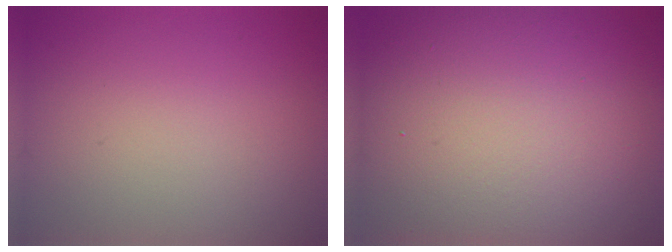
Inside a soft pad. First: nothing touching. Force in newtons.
{"total": 16.9, "press": 16.8, "slide": 1.1}